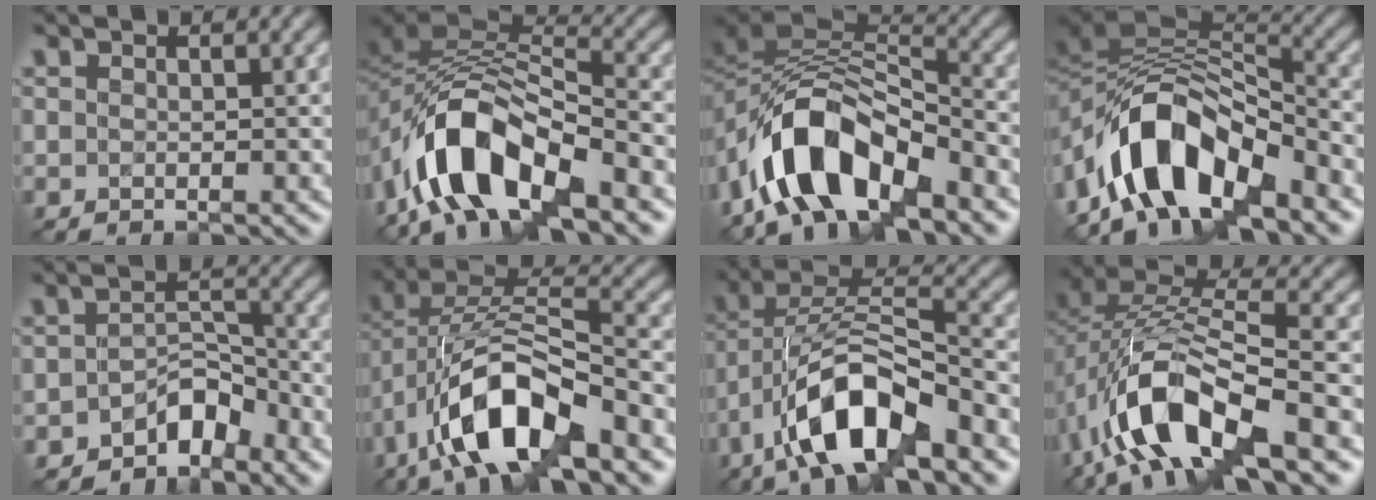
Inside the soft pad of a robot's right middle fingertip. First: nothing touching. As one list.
[{"total": 10.9, "force": [-6.1, 5.2, 7.3], "torque": [-0.128, 0.009, -0.120]}, {"total": 9.8, "force": [-5.7, 5.0, 6.3], "torque": [-0.098, 0.011, -0.109]}, {"total": 9.9, "force": [-5.7, 4.8, 6.5], "torque": [-0.094, 0.015, -0.109]}, {"total": 3.3, "force": [-2.6, 1.5, 1.3], "torque": [-0.012, 0.015, -0.047]}, {"total": 10.7, "force": [-5.0, 4.4, 8.4], "torque": [-0.156, 0.017, -0.096]}, {"total": 9.8, "force": [-5.2, 3.6, 7.4], "torque": [-0.132, 0.018, -0.096]}, {"total": 10.9, "force": [-5.1, 4.5, 8.5], "torque": [-0.168, 0.007, -0.101]}]